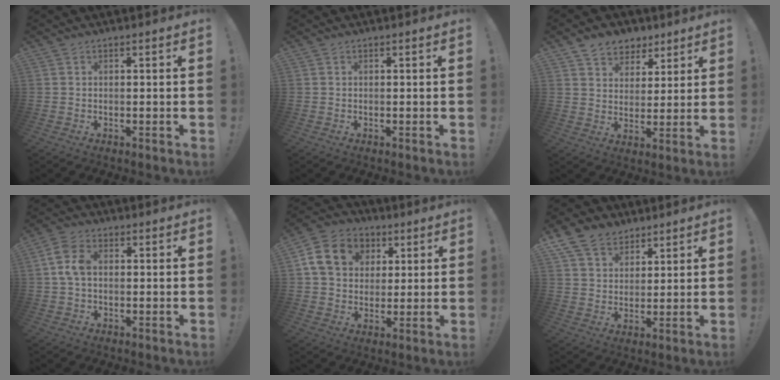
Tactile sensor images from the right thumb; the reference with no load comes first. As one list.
[{"total": 0.0}, {"total": 7.8, "force": [5.1, 5.7, 1.3], "torque": [-0.022, -0.034, 0.103]}, {"total": 7.2, "force": [0.6, 4.4, 5.6], "torque": [-0.116, 0.005, 0.011]}, {"total": 14.6, "force": [4.3, 11.8, 7.3], "torque": [-0.109, 0.000, 0.091]}, {"total": 9.6, "force": [6.5, 6.5, 2.9], "torque": [-0.058, -0.040, 0.130]}]